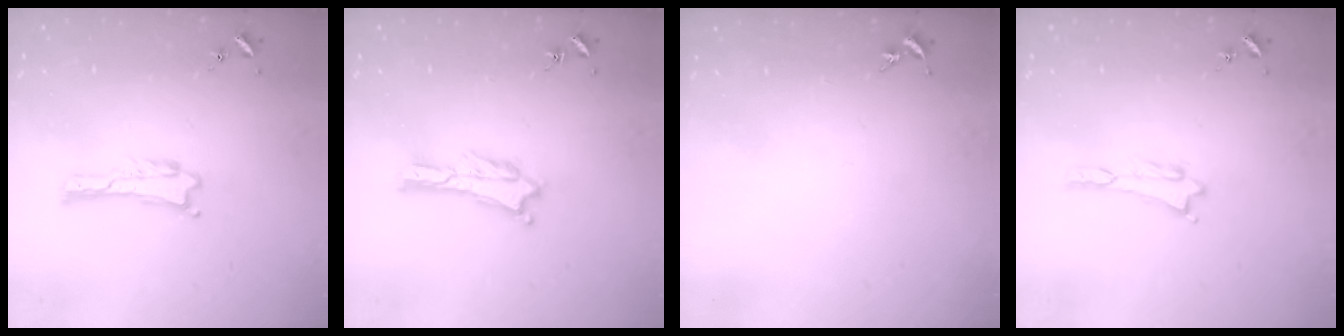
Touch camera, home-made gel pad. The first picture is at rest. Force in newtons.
{"total": 0.9, "press": 0.9, "slide": 0.2}
{"total": 0.0}
{"total": 0.0}